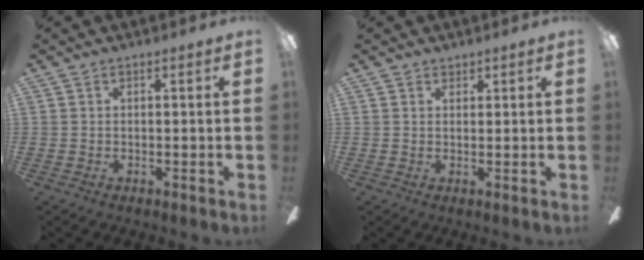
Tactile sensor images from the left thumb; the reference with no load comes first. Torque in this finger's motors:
{"motor_torque": [0.08, -0.09, 0.18, 0.41, -0.01]}